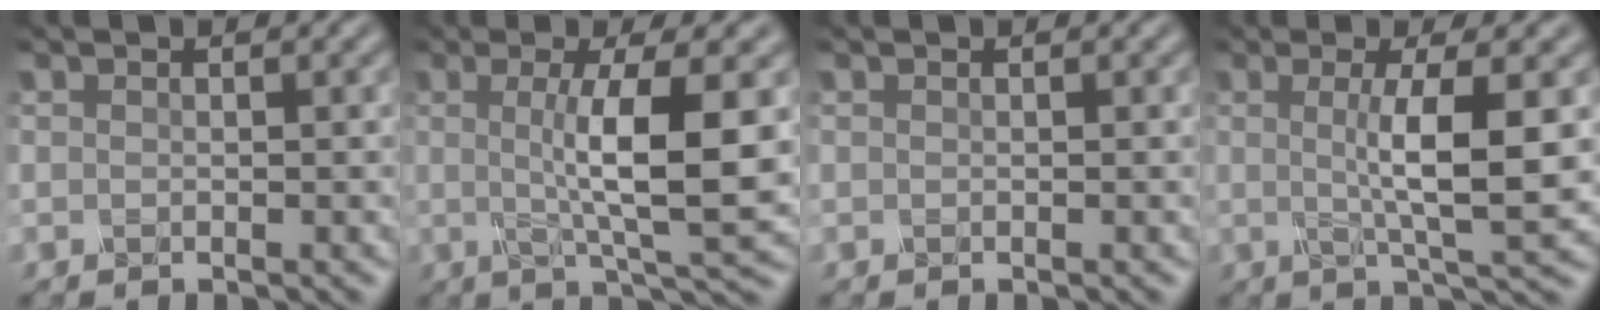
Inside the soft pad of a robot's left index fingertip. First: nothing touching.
{"total": 7.8, "force": [0.5, 1.5, 7.7], "torque": [-0.113, -0.002, 0.009]}
{"total": 0.0}
{"total": 6.1, "force": [0.4, 1.1, 6.0], "torque": [-0.096, 0.001, 0.006]}